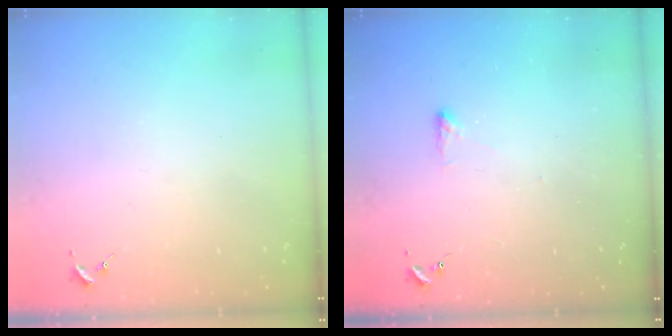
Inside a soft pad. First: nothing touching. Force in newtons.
{"total": 2.5, "press": 2.4, "slide": 0.5}